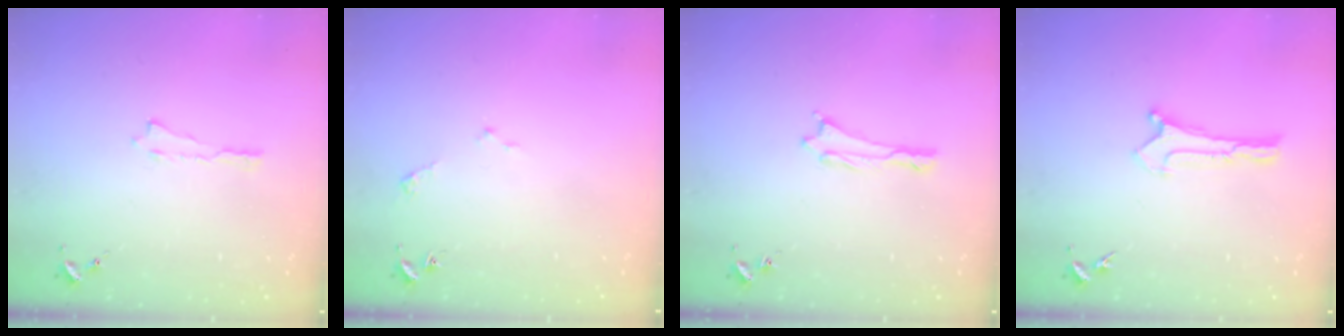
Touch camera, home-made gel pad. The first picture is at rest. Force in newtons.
{"total": 1.6, "press": 1.6, "slide": 0.2}
{"total": 0.6, "press": 0.5, "slide": 0.2}
{"total": 0.0}